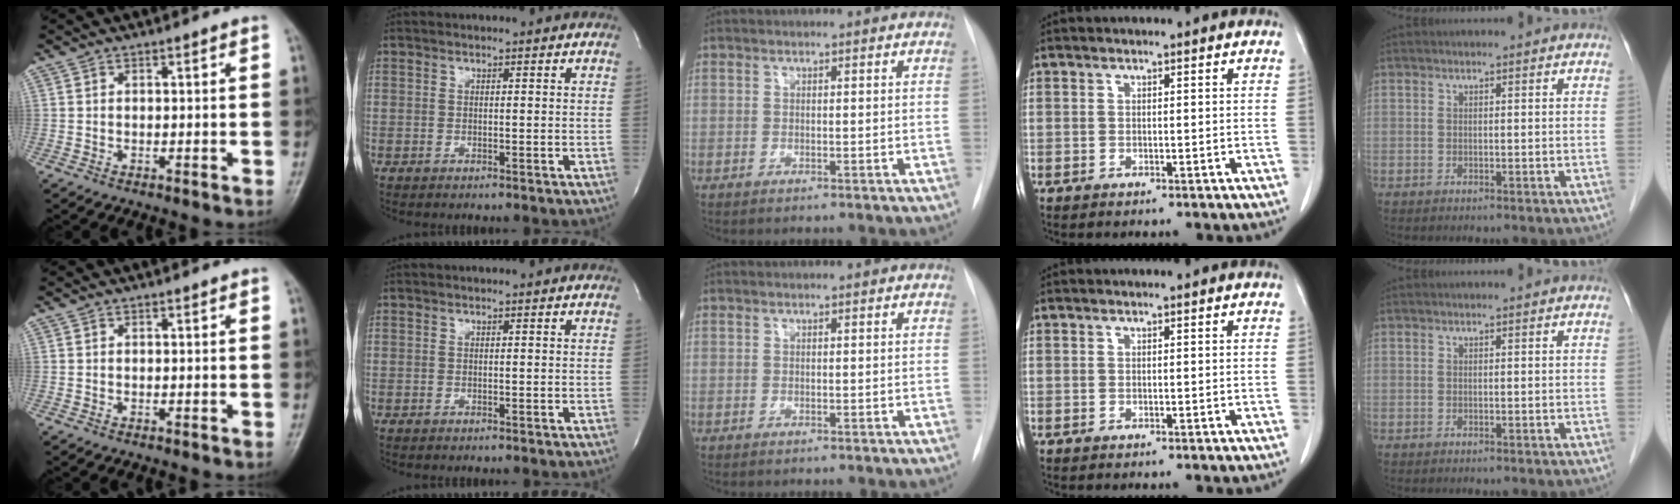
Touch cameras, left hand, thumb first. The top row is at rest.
{}